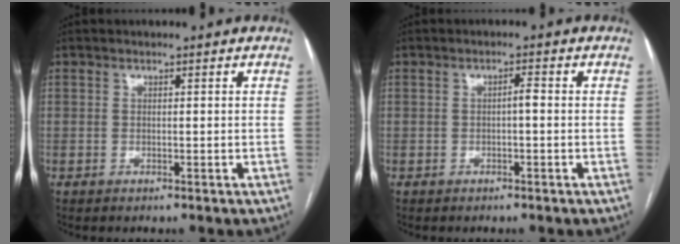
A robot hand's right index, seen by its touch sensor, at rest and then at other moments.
{"total": 1.3, "force": [-0.2, 0.2, 1.3], "torque": [-0.019, 0.004, -0.004]}